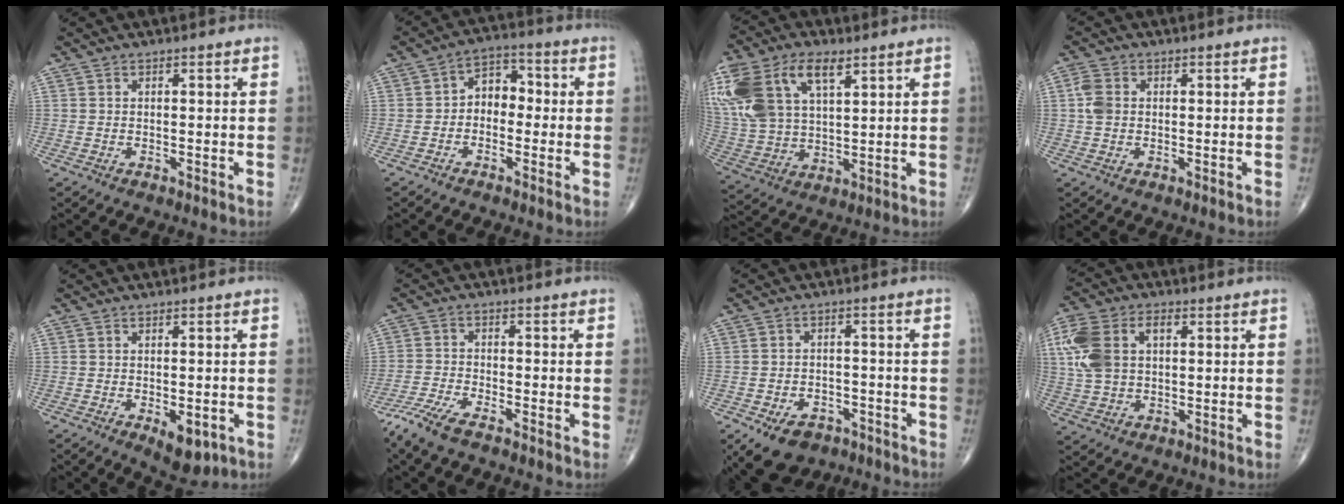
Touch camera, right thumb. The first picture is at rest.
{"total": 6.4, "force": [-0.7, 4.7, 4.3], "torque": [-0.037, 0.030, -0.028]}
{"total": 21.9, "force": [9.5, 12.3, 15.5], "torque": [-0.351, 0.009, 0.183]}
{"total": 3.8, "force": [0.3, 2.9, 2.5], "torque": [-0.053, 0.007, 0.002]}
{"total": 5.8, "force": [-1.9, 2.9, 4.7], "torque": [-0.055, -0.005, -0.017]}
{"total": 6.5, "force": [-4.9, 1.6, 3.9], "torque": [-0.102, 0.004, -0.104]}
{"total": 9.9, "force": [-6.2, 6.4, 4.2], "torque": [-0.056, 0.035, -0.089]}
{"total": 13.1, "force": [2.6, 8.6, 9.5], "torque": [-0.205, 0.019, 0.049]}